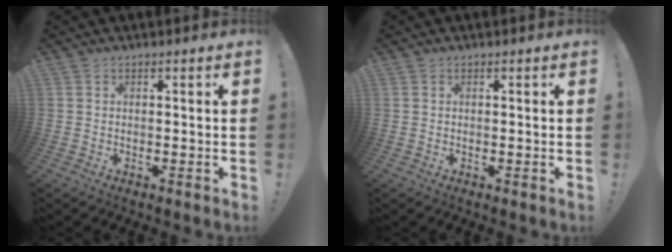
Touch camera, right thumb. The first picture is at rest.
{"total": 0.0}